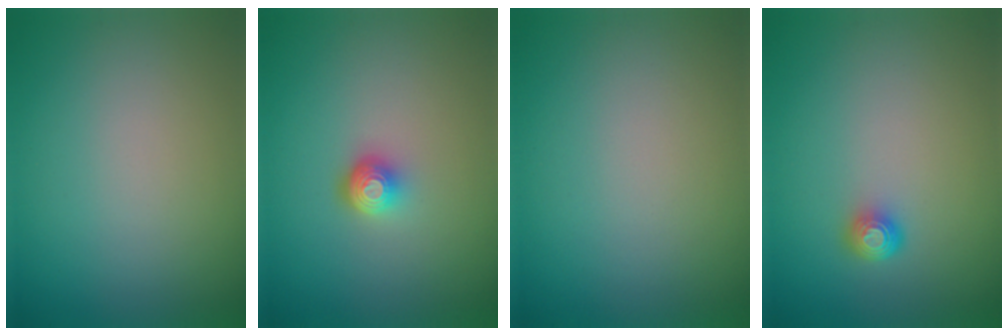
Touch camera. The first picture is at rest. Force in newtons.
{"total": 2.3, "press": 1.5, "slide": 1.8}
{"total": 0.0}
{"total": 1.7, "press": 1.2, "slide": 1.1}